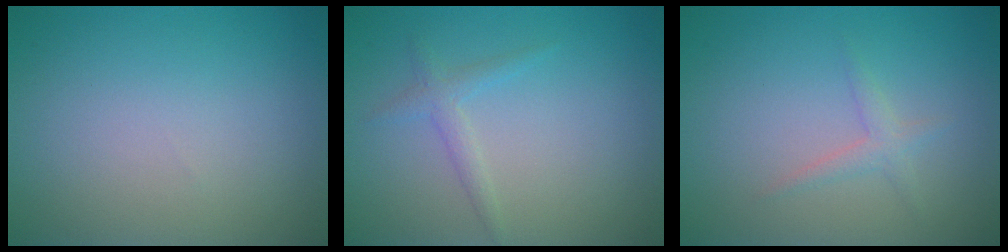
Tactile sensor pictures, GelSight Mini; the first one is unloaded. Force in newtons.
{"total": 1.4, "press": 1.4, "slide": 0.0}
{"total": 1.3, "press": 1.3, "slide": 0.1}